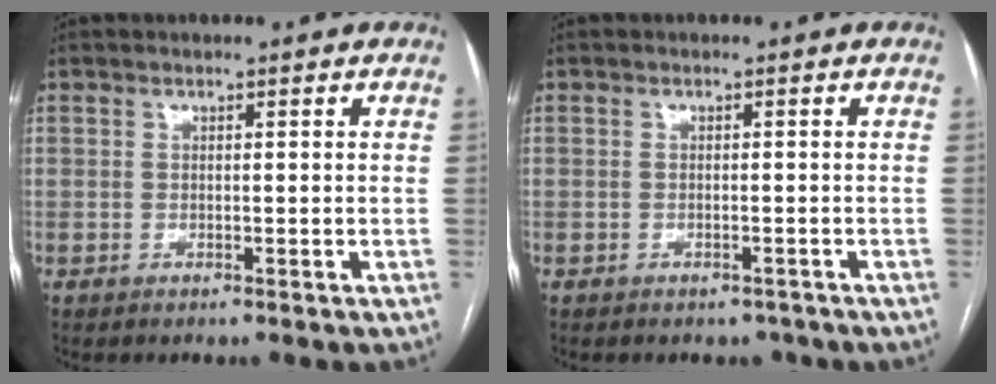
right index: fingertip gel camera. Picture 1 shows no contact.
{"total": 1.9, "force": [-1.6, 1.0, 0.1], "torque": [0.000, 0.002, -0.020]}